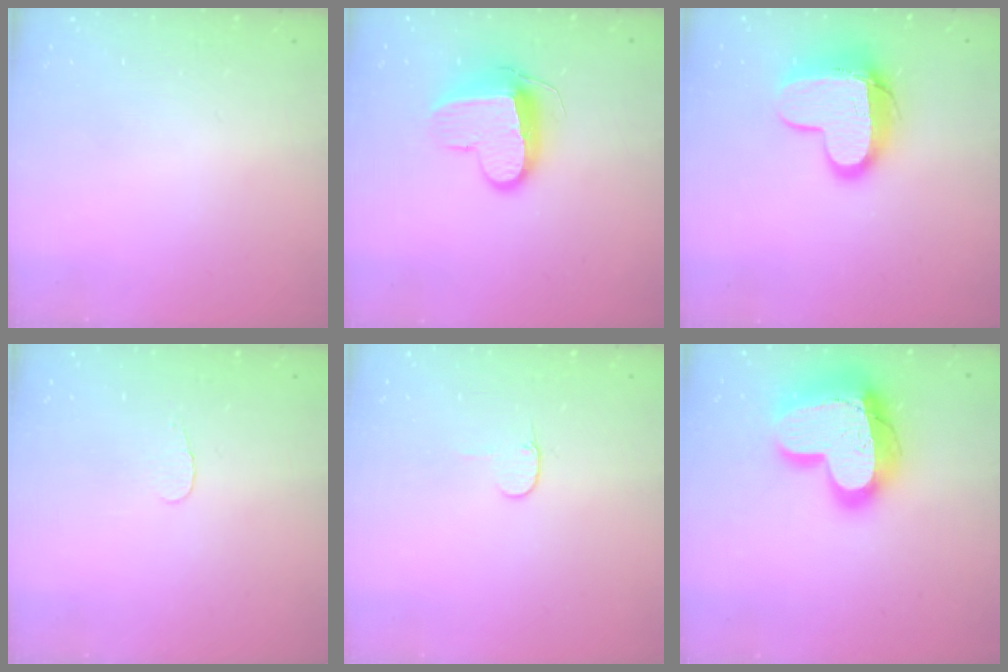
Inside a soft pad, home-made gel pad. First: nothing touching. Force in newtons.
{"total": 11.3, "press": 11.3, "slide": 1.1}
{"total": 12.8, "press": 12.7, "slide": 1.4}
{"total": 2.8, "press": 2.8, "slide": 0.3}
{"total": 3.8, "press": 3.8, "slide": 0.4}
{"total": 23.4, "press": 23.3, "slide": 1.9}